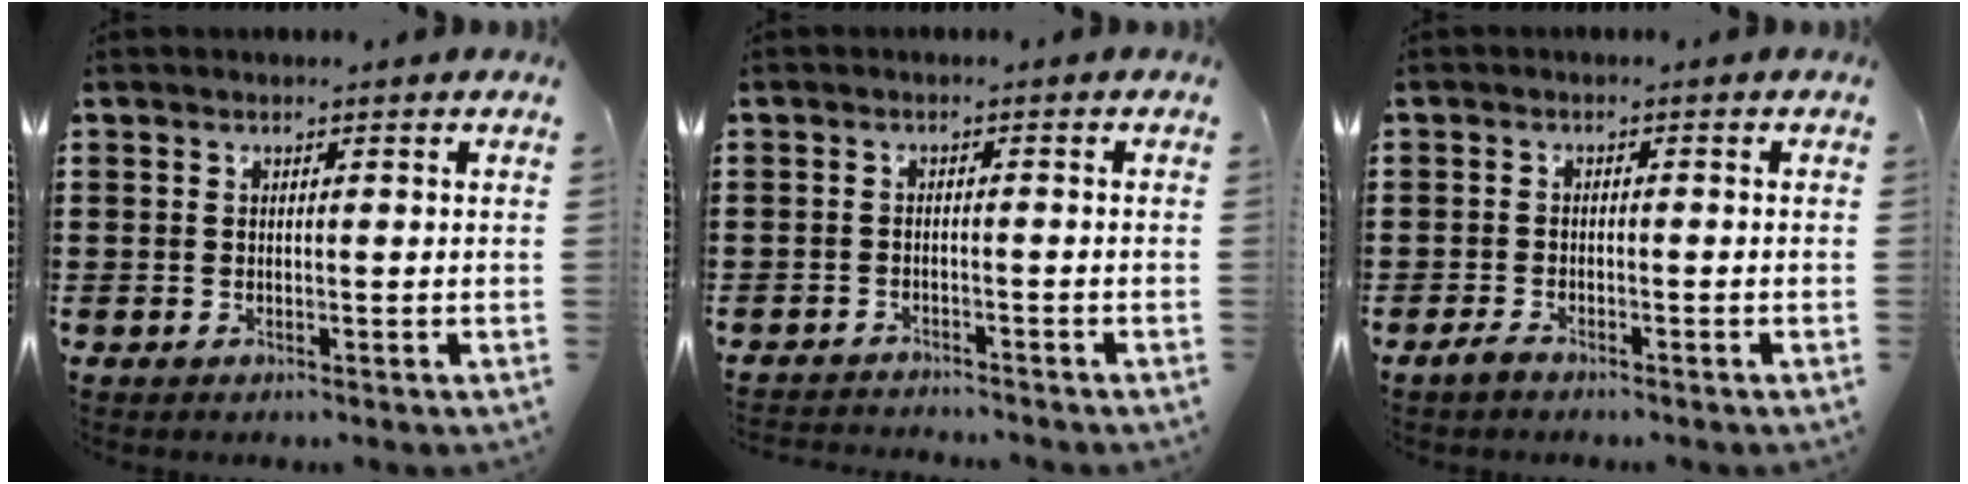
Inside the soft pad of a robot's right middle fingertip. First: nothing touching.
{"total": 1.8, "force": [-1.8, -0.1, 0.1], "torque": [-0.008, -0.002, -0.036]}
{"total": 1.8, "force": [-1.4, 0.5, 1.0], "torque": [-0.028, -0.004, -0.029]}